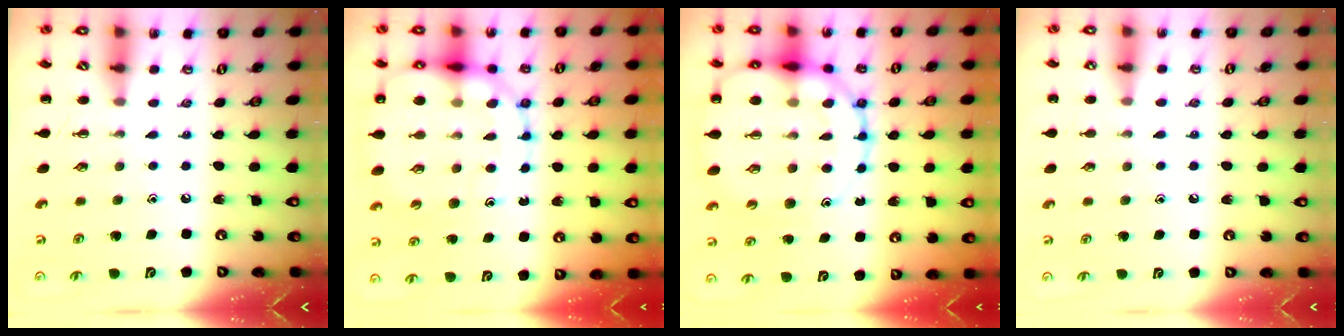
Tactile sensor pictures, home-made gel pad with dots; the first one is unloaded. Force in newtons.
{"total": 18.2, "press": 17.9, "slide": 3.4}
{"total": 23.5, "press": 23.3, "slide": 3.2}
{"total": 5.3, "press": 5.0, "slide": 1.9}